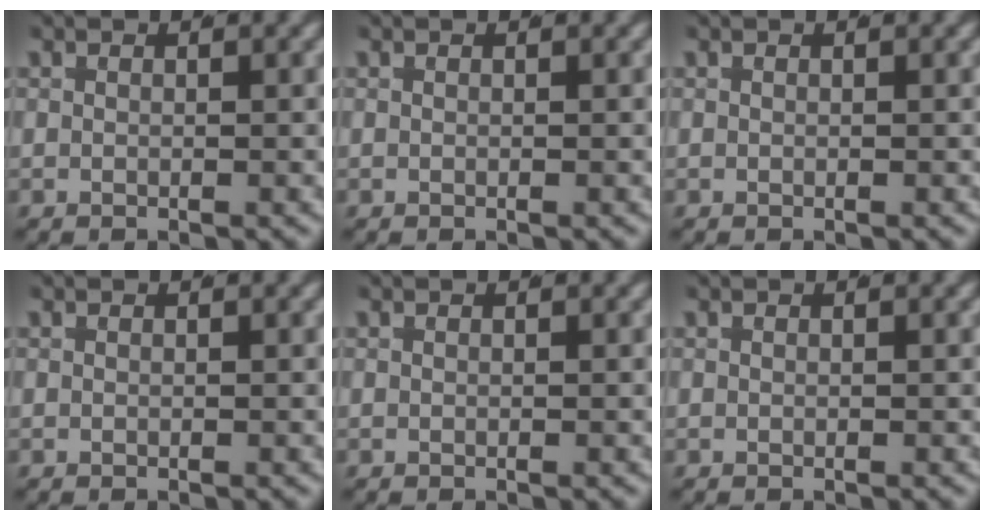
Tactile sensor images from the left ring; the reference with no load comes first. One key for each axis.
{"total": 0.0}
{"total": 0.0}
{"total": 0.0}
{"total": 0.0}
{"total": 0.0}